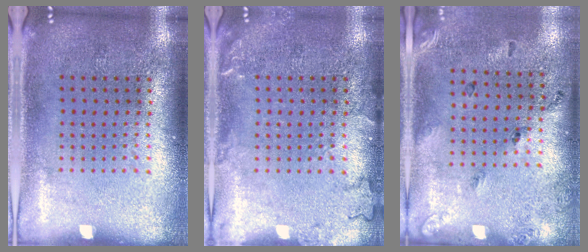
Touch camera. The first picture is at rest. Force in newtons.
{"total": 1.7, "press": 1.6, "slide": 0.3}
{"total": 1.8, "press": 1.1, "slide": 1.5}